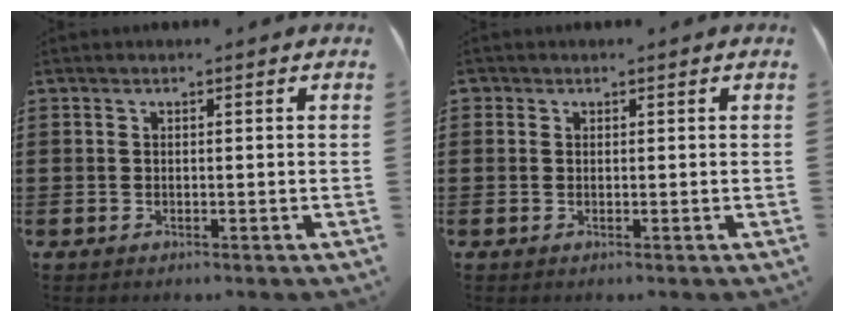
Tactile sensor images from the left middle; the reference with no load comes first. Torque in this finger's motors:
{"motor_torque": [-0.02, 0.02, 0.00, 0.01]}